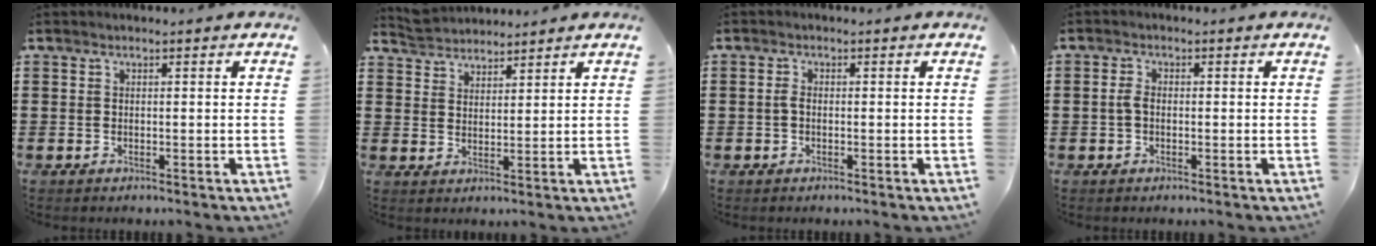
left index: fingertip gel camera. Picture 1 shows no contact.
{"total": 3.4, "force": [3.3, 0.7, -0.3], "torque": [-0.009, -0.008, 0.064]}
{"total": 1.2, "force": [-0.3, 0.5, 1.1], "torque": [-0.030, -0.004, -0.007]}
{"total": 2.1, "force": [-0.2, 1.0, 1.8], "torque": [-0.044, -0.002, -0.006]}